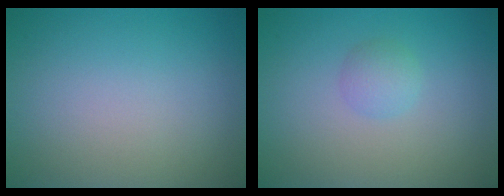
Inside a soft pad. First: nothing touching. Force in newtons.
{"total": 1.5, "press": 1.5, "slide": 0.1}